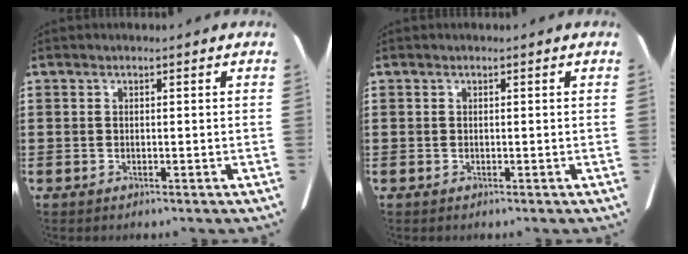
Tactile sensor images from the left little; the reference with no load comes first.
{"total": 0.0}